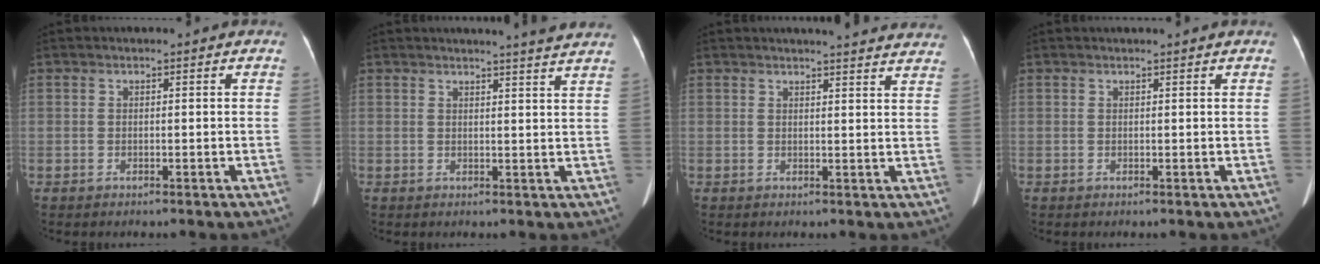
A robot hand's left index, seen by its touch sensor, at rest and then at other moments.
{"total": 6.6, "force": [6.0, -1.0, 2.4], "torque": [-0.033, -0.007, 0.052]}
{"total": 14.2, "force": [13.4, 0.9, 4.4], "torque": [-0.039, -0.020, 0.137]}
{"total": 2.0, "force": [1.8, -0.3, 0.7], "torque": [-0.010, 0.015, 0.025]}